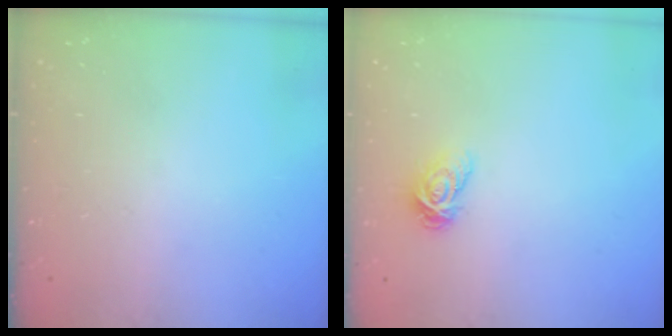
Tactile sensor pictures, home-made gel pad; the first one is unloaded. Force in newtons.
{"total": 4.7, "press": 4.6, "slide": 0.5}